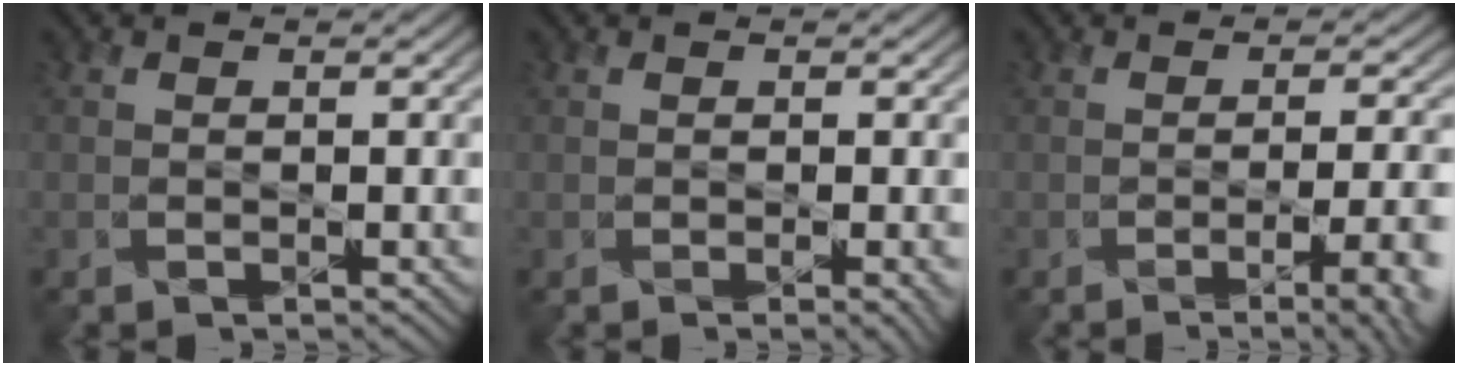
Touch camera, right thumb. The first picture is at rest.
{"total": 2.4, "force": [-0.5, 0.7, 2.2], "torque": [-0.025, -0.003, -0.001]}
{"total": 8.2, "force": [-3.2, 2.7, 7.1], "torque": [-0.084, -0.008, -0.037]}